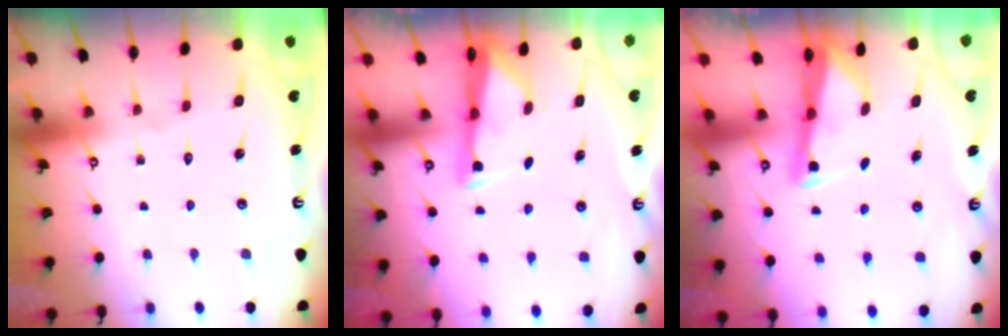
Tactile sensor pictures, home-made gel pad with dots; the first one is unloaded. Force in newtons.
{"total": 3.0, "press": 2.9, "slide": 0.4}
{"total": 2.7, "press": 2.7, "slide": 0.3}